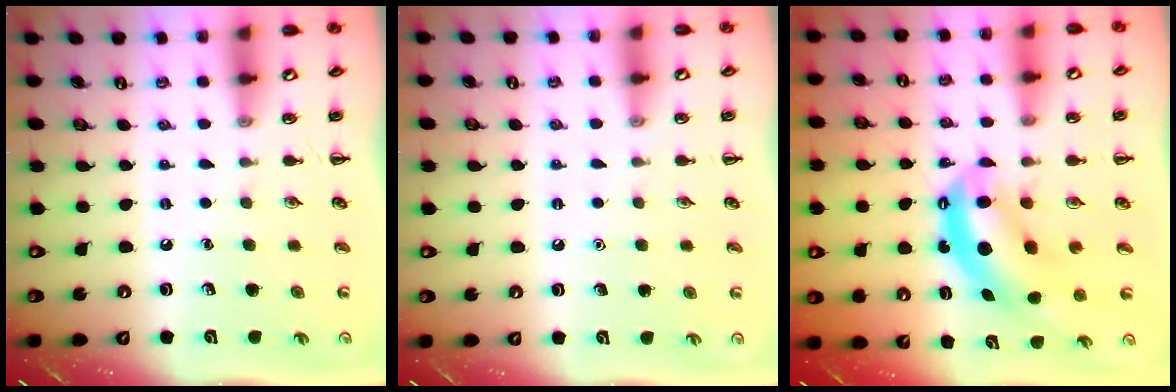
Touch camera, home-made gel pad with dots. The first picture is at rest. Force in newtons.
{"total": 1.6, "press": 1.6, "slide": 0.1}
{"total": 7.0, "press": 6.8, "slide": 1.7}